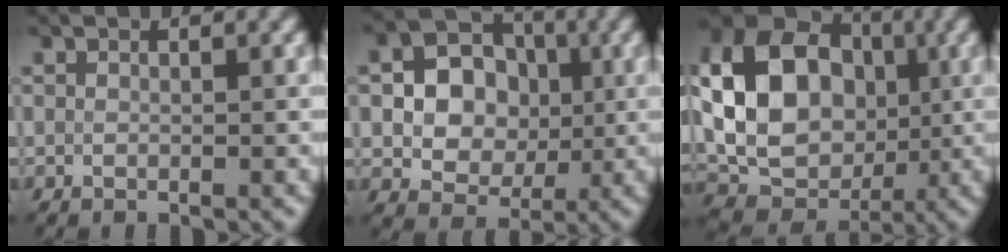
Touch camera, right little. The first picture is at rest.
{"total": 8.2, "force": [0.8, 6.9, 4.4], "torque": [-0.057, 0.028, -0.002]}
{"total": 13.7, "force": [1.1, 10.5, 8.8], "torque": [-0.165, 0.012, 0.016]}